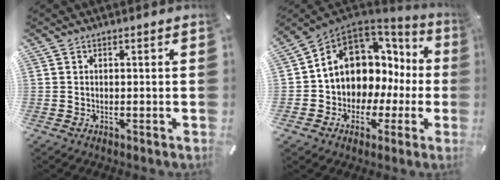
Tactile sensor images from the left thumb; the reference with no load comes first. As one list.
[{"total": 10.9, "force": [3.5, 9.1, 4.8], "torque": [-0.099, -0.030, 0.068]}]